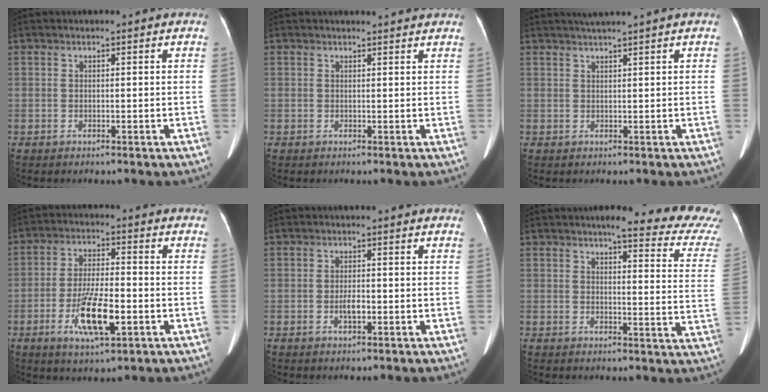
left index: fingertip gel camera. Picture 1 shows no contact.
{"total": 2.6, "force": [2.6, 0.6, 0.3], "torque": [-0.007, 0.018, 0.026]}
{"total": 2.1, "force": [1.8, -0.6, 1.0], "torque": [-0.013, 0.013, 0.036]}
{"total": 9.9, "force": [-3.6, 2.4, 8.9], "torque": [-0.172, -0.010, -0.062]}
{"total": 2.1, "force": [-0.9, 0.8, 1.8], "torque": [-0.032, 0.000, -0.013]}
{"total": 16.7, "force": [14.8, 1.8, 7.4], "torque": [-0.074, -0.049, 0.148]}